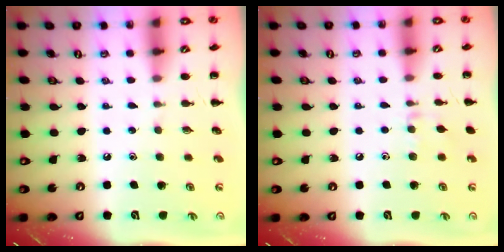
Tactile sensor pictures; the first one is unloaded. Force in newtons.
{"total": 6.0, "press": 5.8, "slide": 1.6}